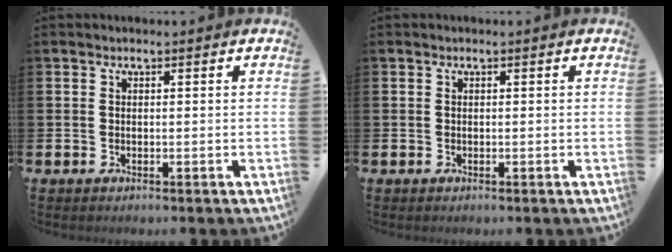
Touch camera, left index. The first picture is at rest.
{"total": 0.0}